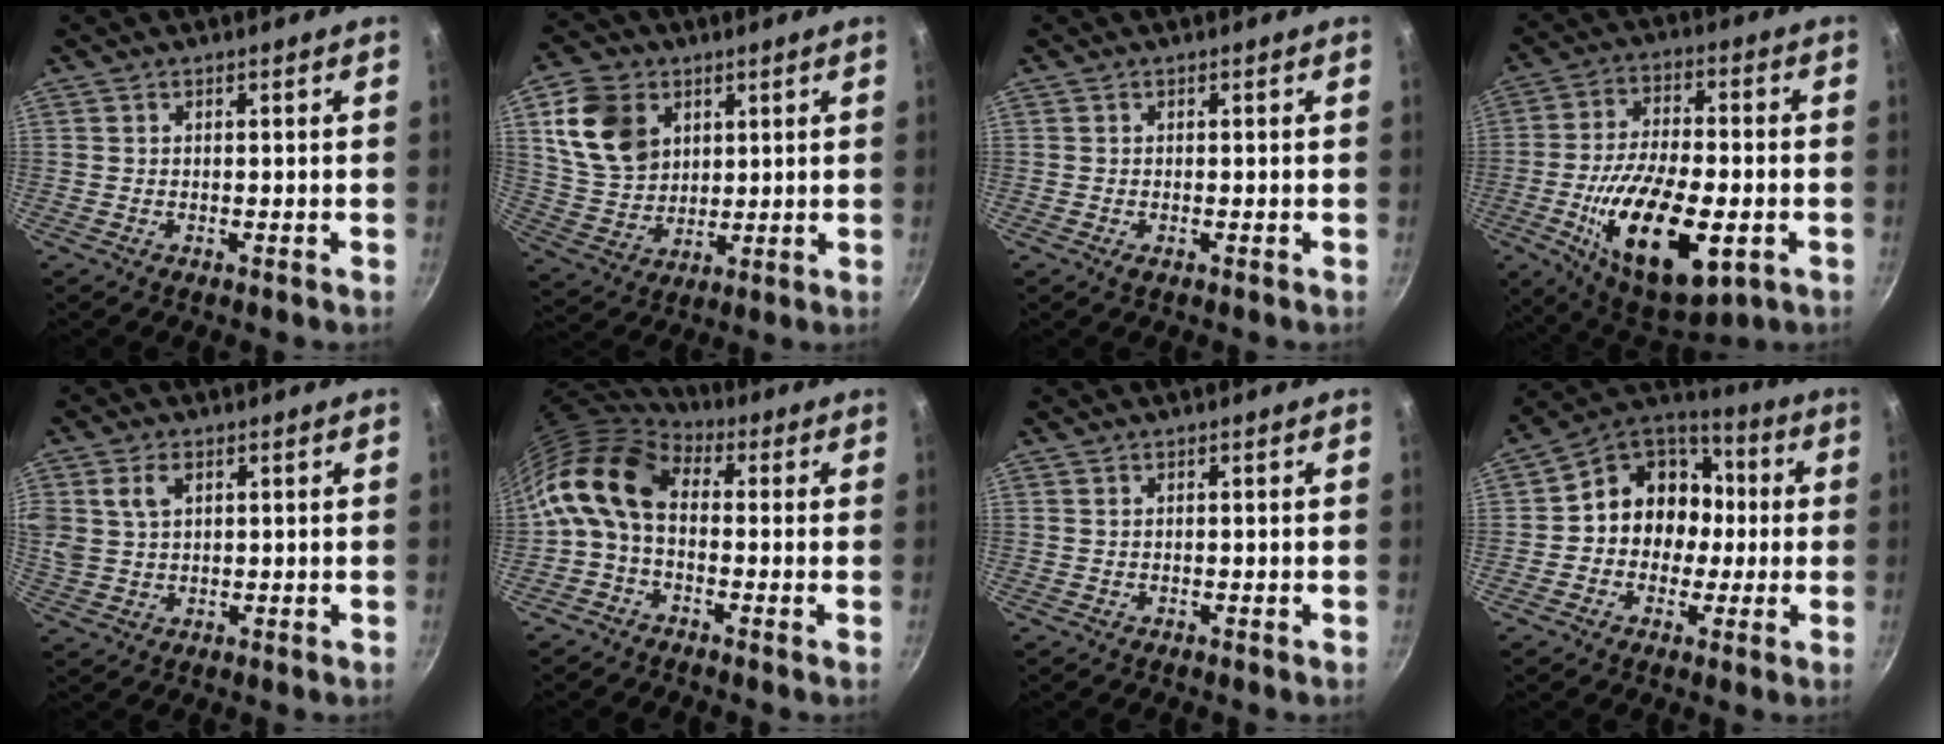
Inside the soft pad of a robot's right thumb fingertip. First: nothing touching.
{"total": 13.8, "force": [4.7, 10.6, 7.4], "torque": [-0.113, -0.011, 0.099]}
{"total": 0.9, "force": [-0.3, 0.3, 0.8], "torque": [-0.014, -0.002, -0.006]}
{"total": 22.7, "force": [-6.6, 10.3, 19.1], "torque": [-0.316, 0.012, -0.103]}
{"total": 7.0, "force": [2.6, 4.9, 4.3], "torque": [-0.078, 0.002, 0.050]}
{"total": 11.6, "force": [0.3, 7.6, 8.7], "torque": [-0.159, 0.024, -0.019]}
{"total": 0.0}
{"total": 14.0, "force": [-0.3, 12.2, 6.9], "torque": [-0.057, 0.043, -0.023]}